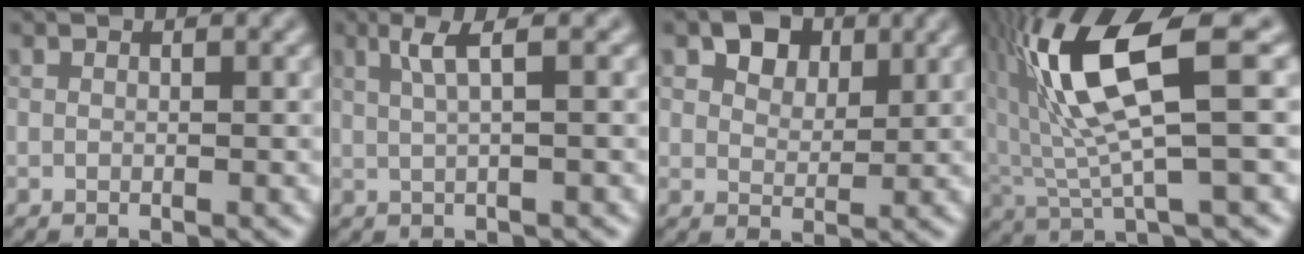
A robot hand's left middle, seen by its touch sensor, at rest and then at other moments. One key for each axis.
{"total": 2.3, "fx": 0.5, "fy": 0.2, "fz": 2.2, "tx": -0.040, "ty": 0.005, "tz": 0.019}
{"total": 4.4, "fx": 2.5, "fy": 2.8, "fz": 2.3, "tx": -0.043, "ty": 0.011, "tz": 0.030}
{"total": 9.5, "fx": 2.0, "fy": 2.3, "fz": 9.0, "tx": -0.185, "ty": 0.008, "tz": 0.048}